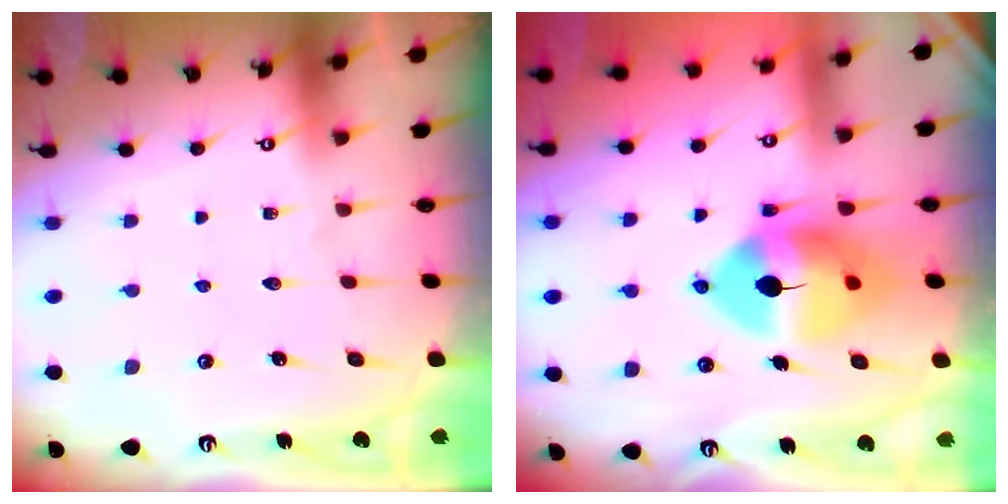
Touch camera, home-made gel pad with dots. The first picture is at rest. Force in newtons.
{"total": 13.7, "press": 13.5, "slide": 2.1}